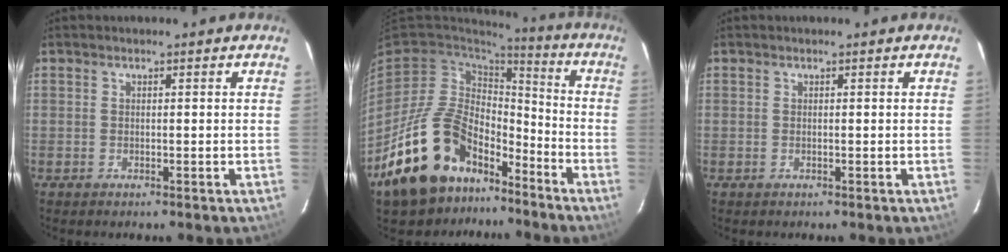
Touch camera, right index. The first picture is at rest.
{"total": 22.3, "force": [-14.3, 13.0, 11.1], "torque": [-0.226, 0.020, -0.217]}
{"total": 0.0}